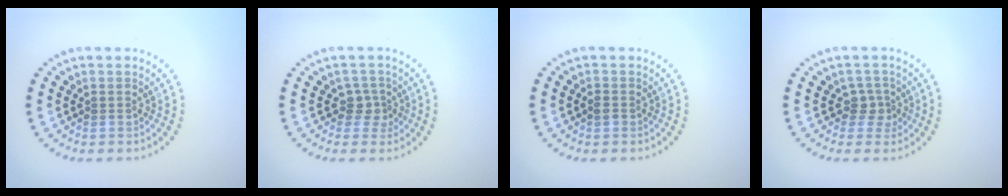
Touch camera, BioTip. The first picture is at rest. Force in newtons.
{"total": 1.8, "press": 1.3, "slide": 1.2}
{"total": 0.9, "press": 0.8, "slide": 0.3}
{"total": 1.8, "press": 1.3, "slide": 1.2}